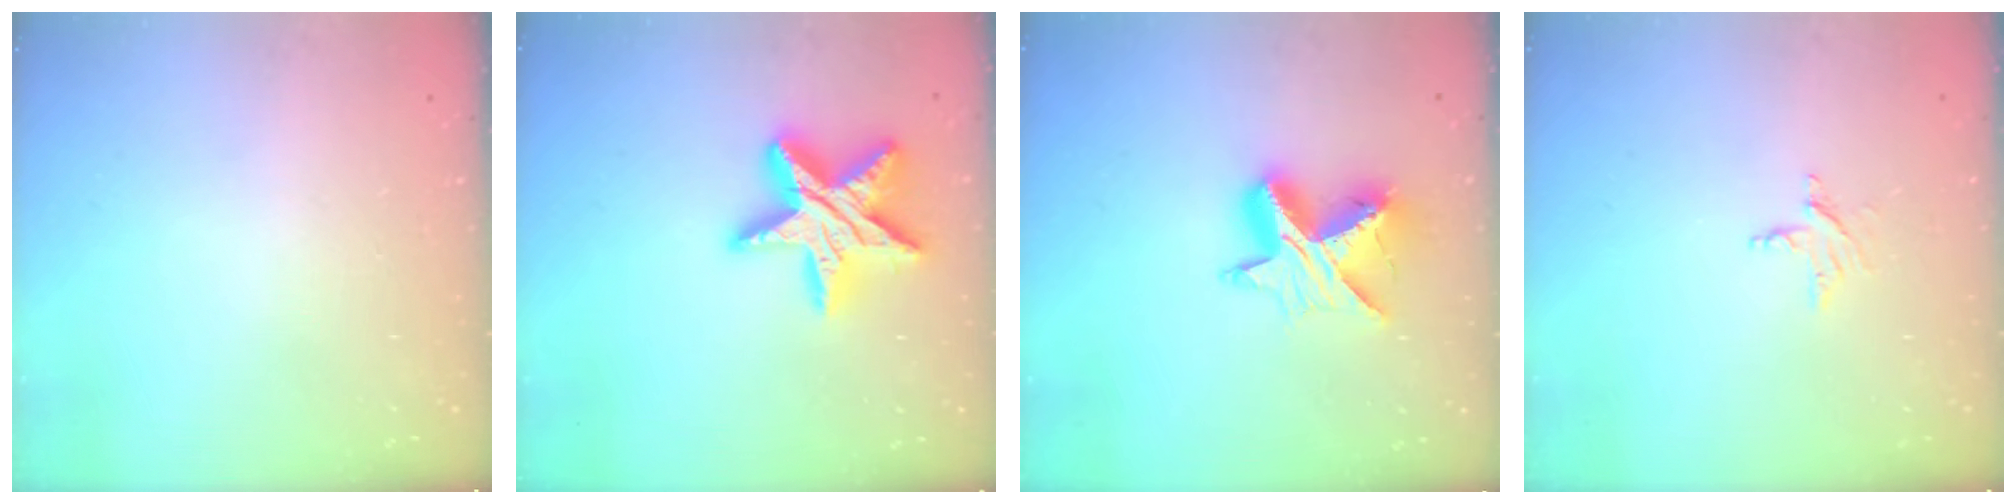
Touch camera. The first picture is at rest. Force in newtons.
{"total": 18.6, "press": 18.5, "slide": 1.3}
{"total": 10.2, "press": 10.2, "slide": 0.8}
{"total": 3.5, "press": 3.5, "slide": 0.3}